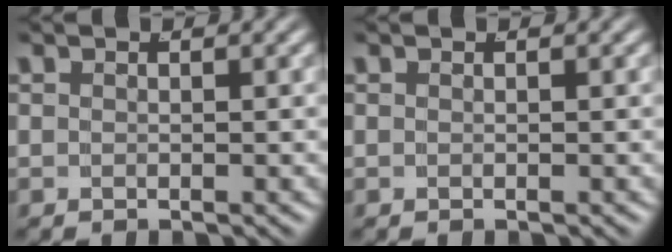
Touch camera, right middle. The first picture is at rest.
{"total": 0.0}